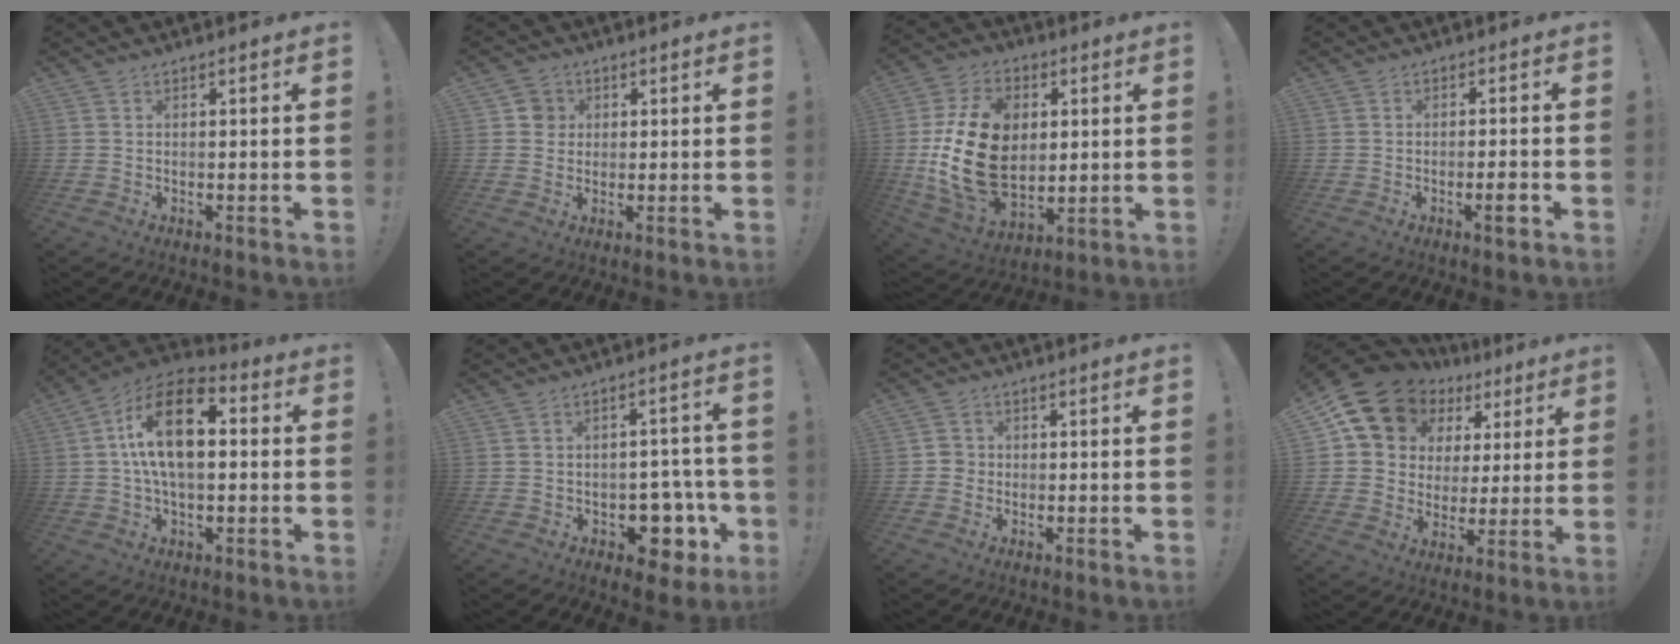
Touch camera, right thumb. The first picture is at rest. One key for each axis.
{"total": 4.3, "fx": 0.9, "fy": 4.1, "fz": 1.2, "tx": -0.012, "ty": 0.004, "tz": 0.016}
{"total": 23.5, "fx": 1.7, "fy": 16.4, "fz": 16.8, "tx": -0.314, "ty": -0.004, "tz": 0.041}
{"total": 3.7, "fx": -1.8, "fy": 0.4, "fz": 3.2, "tx": -0.045, "ty": 0.000, "tz": -0.029}
{"total": 18.3, "fx": 1.9, "fy": 10.0, "fz": 15.1, "tx": -0.261, "ty": 0.014, "tz": 0.030}
{"total": 9.3, "fx": -4.0, "fy": 6.7, "fz": 5.2, "tx": -0.044, "ty": 0.033, "tz": -0.058}
{"total": 3.0, "fx": -0.8, "fy": 2.8, "fz": 0.6, "tx": -0.002, "ty": 0.006, "tz": -0.016}
{"total": 15.9, "fx": 9.1, "fy": 11.3, "fz": 6.4, "tx": -0.107, "ty": -0.052, "tz": 0.181}